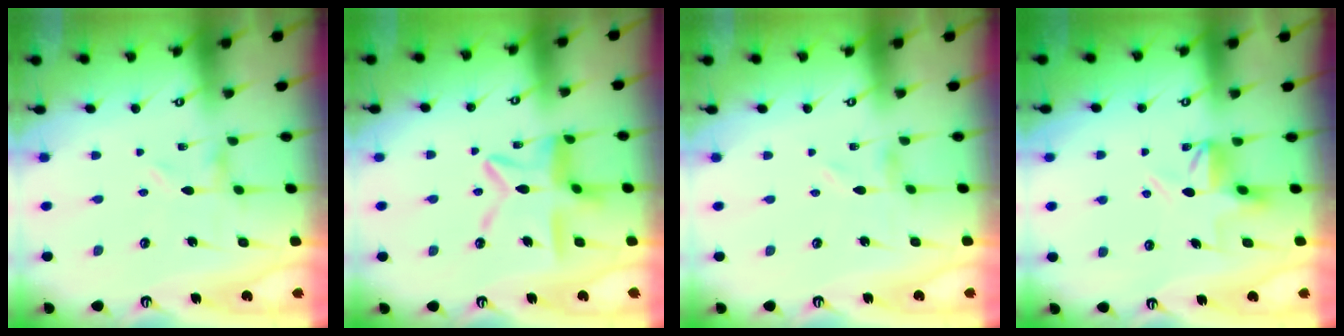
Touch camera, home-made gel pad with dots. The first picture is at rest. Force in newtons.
{"total": 15.0, "press": 15.0, "slide": 1.3}
{"total": 1.0, "press": 1.0, "slide": 0.0}
{"total": 6.3, "press": 6.3, "slide": 0.5}